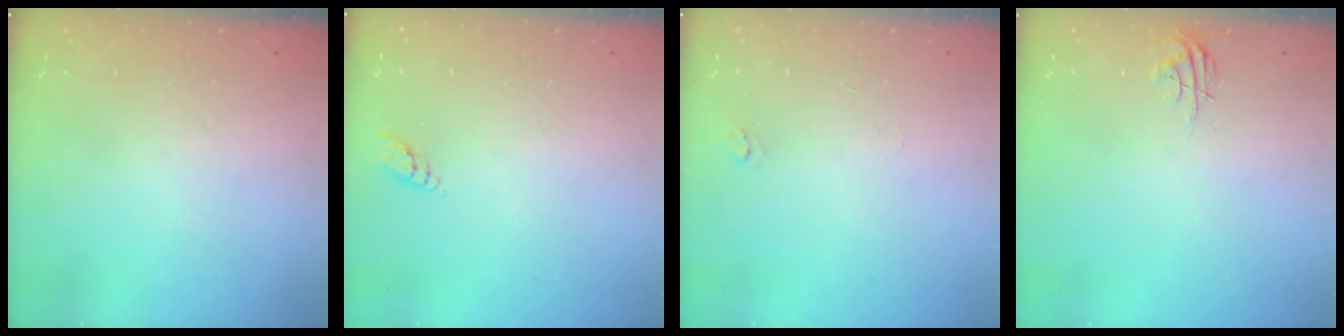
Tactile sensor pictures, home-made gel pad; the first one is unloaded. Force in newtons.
{"total": 2.9, "press": 2.9, "slide": 0.3}
{"total": 3.5, "press": 3.5, "slide": 0.4}
{"total": 4.8, "press": 4.8, "slide": 0.4}